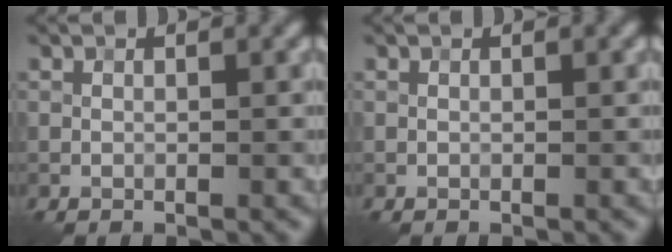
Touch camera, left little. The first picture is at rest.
{"total": 0.0}